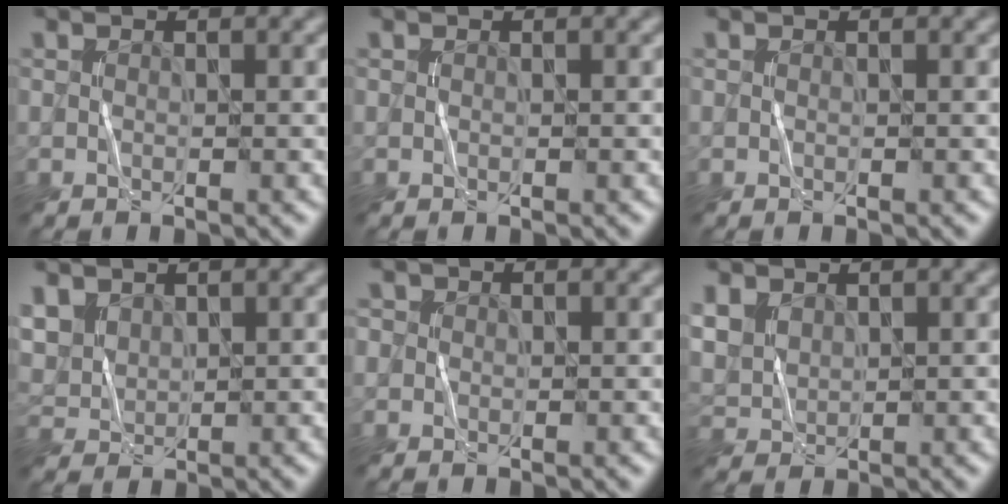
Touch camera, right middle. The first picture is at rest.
{"total": 0.0}
{"total": 0.0}
{"total": 3.2, "force": [1.9, 2.1, 1.4], "torque": [-0.043, 0.002, 0.046]}
{"total": 0.9, "force": [0.2, 0.9, 0.1], "torque": [0.002, 0.002, -0.005]}
{"total": 3.0, "force": [1.6, 2.1, 1.4], "torque": [-0.045, 0.001, 0.038]}